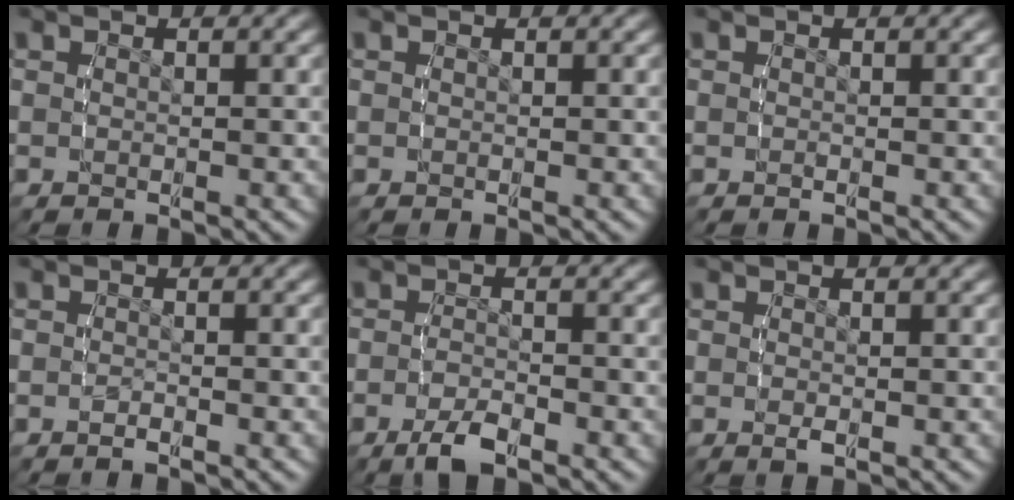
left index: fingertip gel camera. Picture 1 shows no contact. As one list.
[{"total": 0.0}, {"total": 0.0}, {"total": 0.6, "force": [-0.6, 0.0, 0.2], "torque": [-0.006, 0.007, -0.017]}, {"total": 2.7, "force": [-1.9, 1.0, 1.7], "torque": [-0.038, 0.000, -0.038]}, {"total": 0.6, "force": [0.0, 0.0, 0.6], "torque": [-0.016, -0.002, 0.000]}]